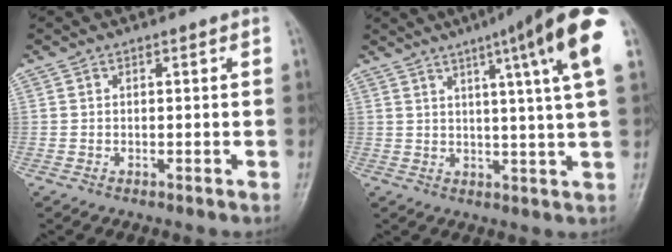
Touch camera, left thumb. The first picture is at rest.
{"total": 16.4, "force": [7.5, 0.8, 14.5], "torque": [-0.196, -0.017, 0.086]}